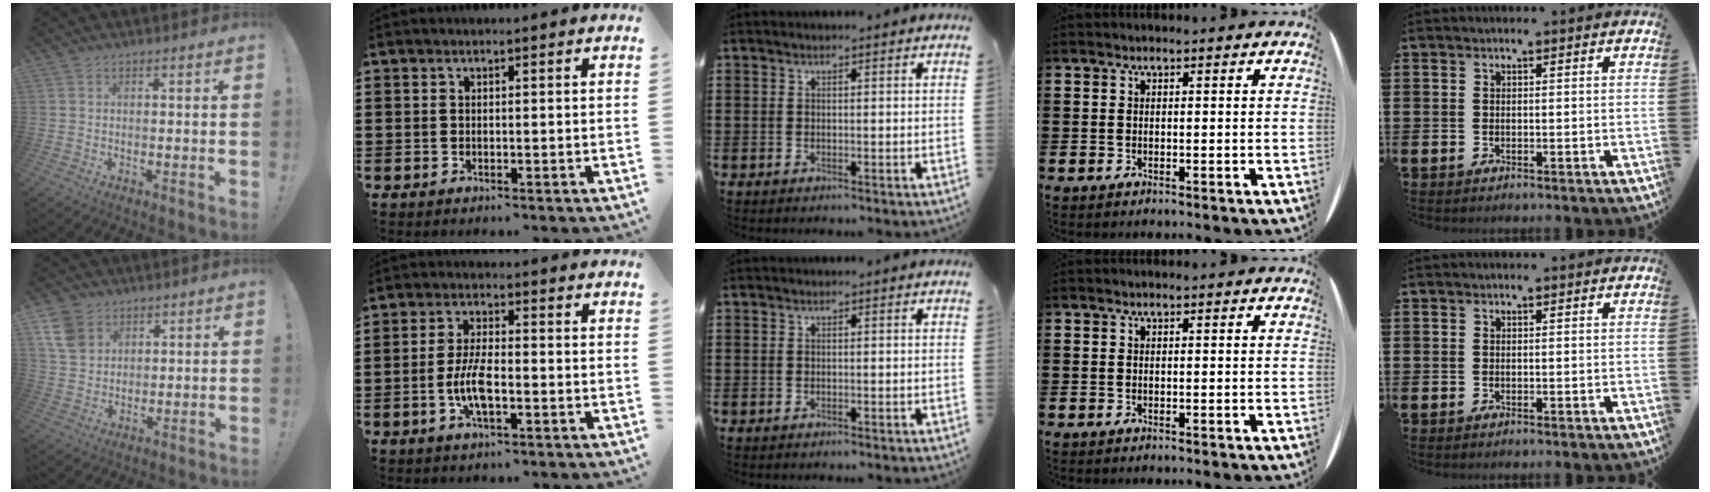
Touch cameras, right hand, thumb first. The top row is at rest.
{"thumb": {"total": 8.9, "force": [4.8, 6.5, 3.8], "torque": [-0.071, -0.018, 0.098]}, "index": {"total": 6.4, "force": [-1.8, 2.2, 5.8], "torque": [-0.133, -0.005, -0.041]}}